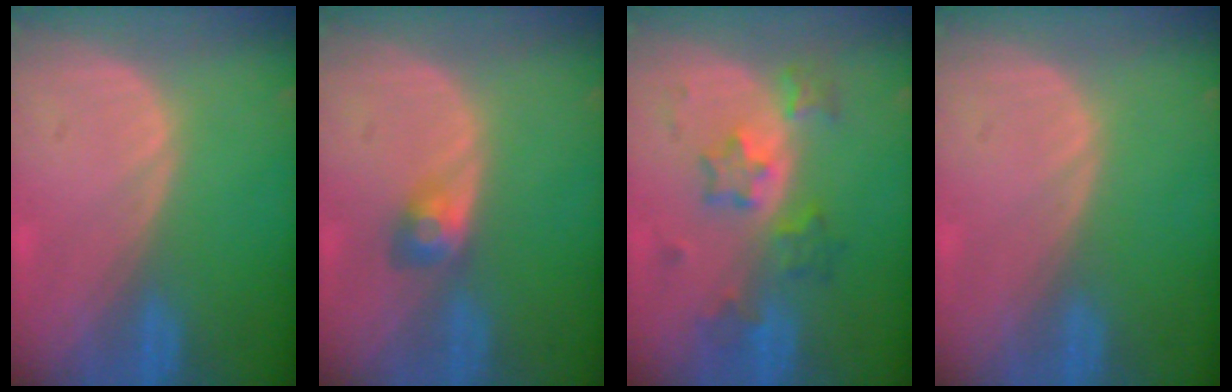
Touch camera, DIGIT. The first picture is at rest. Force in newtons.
{"total": 3.0, "press": 2.6, "slide": 1.4}
{"total": 6.1, "press": 5.9, "slide": 1.4}
{"total": 0.0}